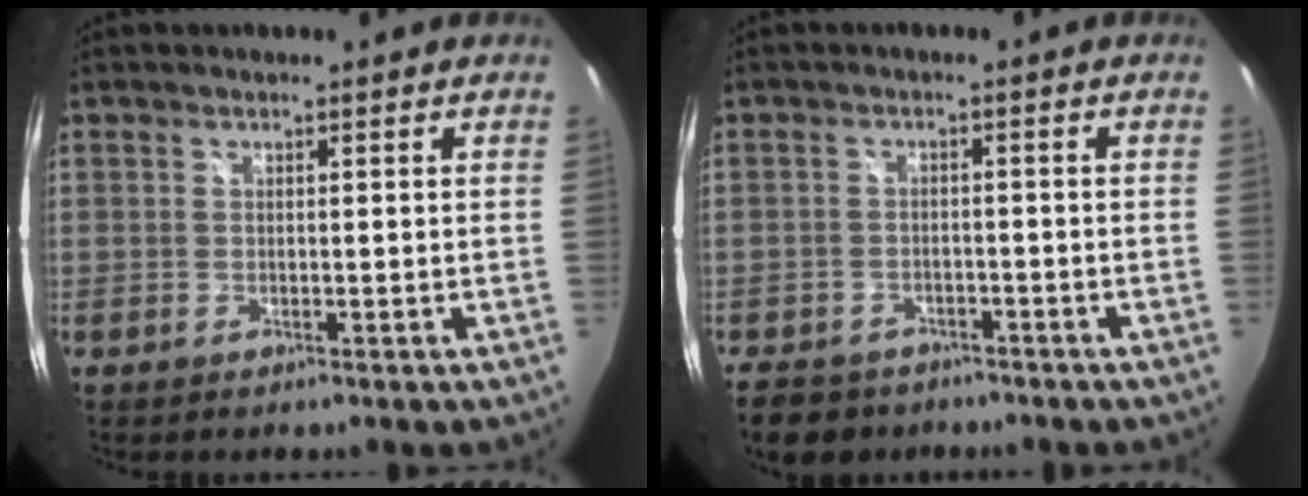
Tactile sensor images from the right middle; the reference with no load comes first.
{"total": 8.3, "force": [-6.1, 4.9, 2.8], "torque": [-0.079, -0.004, -0.096]}